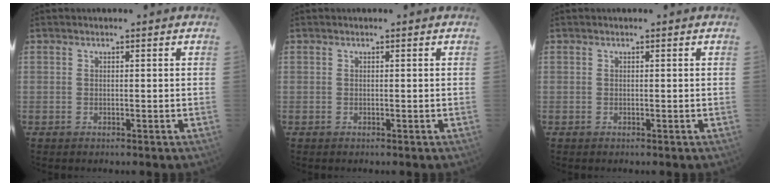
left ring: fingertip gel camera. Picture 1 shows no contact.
{"total": 0.0}
{"total": 0.0}